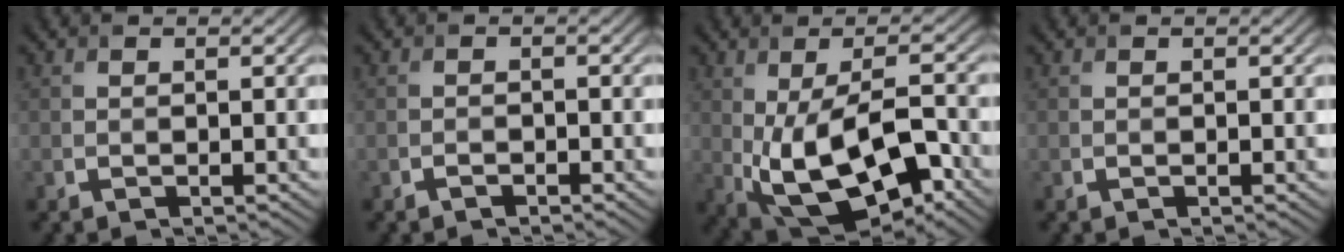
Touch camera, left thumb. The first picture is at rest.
{"total": 1.0, "force": [-0.8, 0.5, 0.4], "torque": [-0.005, -0.001, -0.014]}
{"total": 14.2, "force": [-3.7, 7.1, 11.8], "torque": [-0.217, -0.024, -0.053]}
{"total": 0.0}